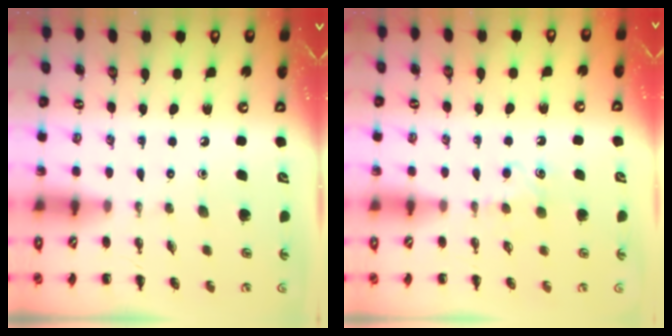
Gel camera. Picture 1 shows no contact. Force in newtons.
{"total": 5.1, "press": 5.0, "slide": 1.2}